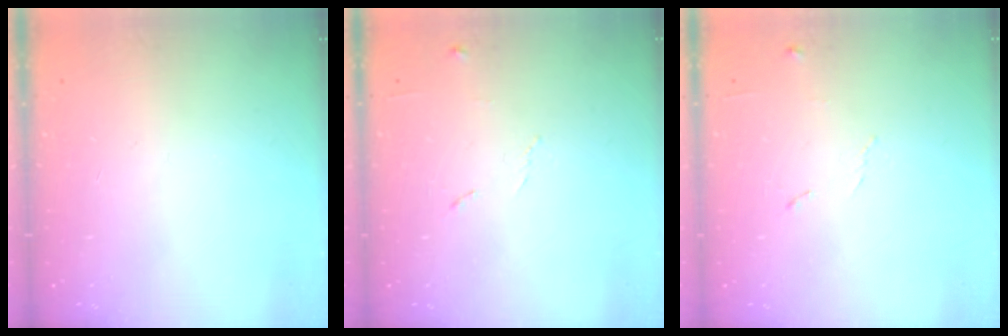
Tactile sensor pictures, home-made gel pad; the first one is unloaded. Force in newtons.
{"total": 6.4, "press": 6.3, "slide": 0.7}
{"total": 6.4, "press": 6.3, "slide": 0.7}